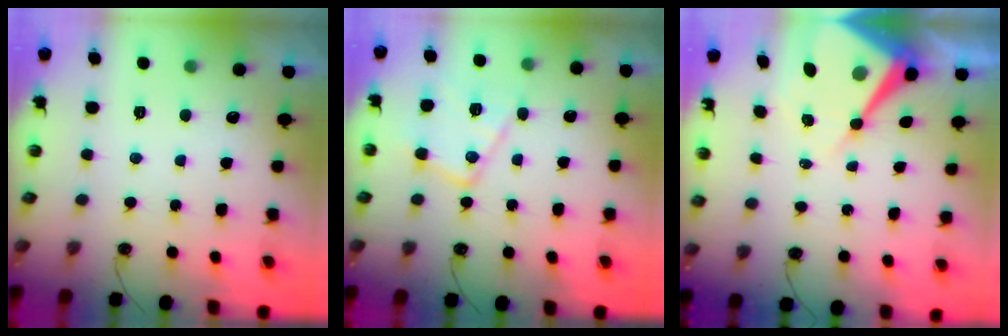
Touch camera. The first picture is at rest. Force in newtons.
{"total": 13.5, "press": 13.4, "slide": 1.1}
{"total": 12.4, "press": 12.4, "slide": 1.1}